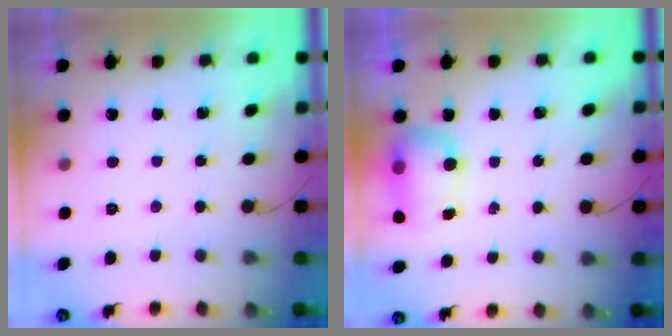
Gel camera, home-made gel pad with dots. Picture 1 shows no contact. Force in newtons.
{"total": 11.7, "press": 9.1, "slide": 7.4}